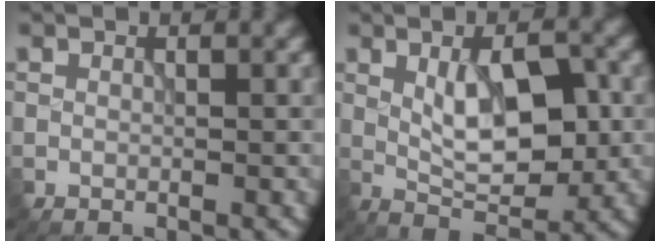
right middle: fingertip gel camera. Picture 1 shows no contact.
{"total": 6.5, "force": [0.5, 2.7, 5.9], "torque": [-0.099, -0.002, 0.009]}